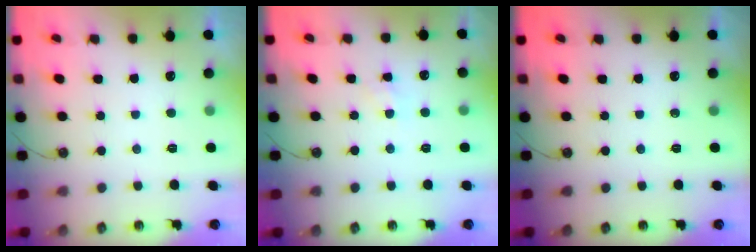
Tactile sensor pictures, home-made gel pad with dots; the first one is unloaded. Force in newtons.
{"total": 4.2, "press": 4.2, "slide": 0.6}
{"total": 0.0}